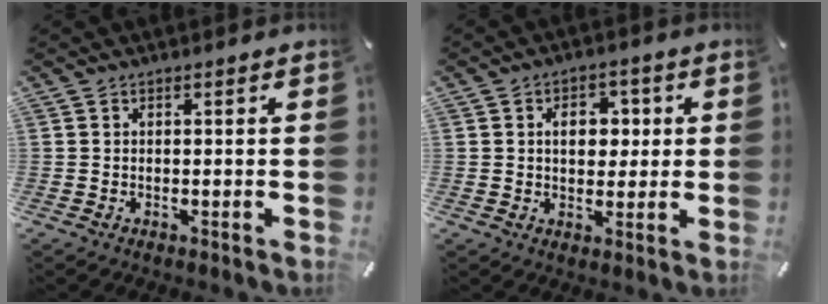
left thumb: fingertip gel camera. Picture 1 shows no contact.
{"total": 7.3, "force": [1.1, 5.5, 4.7], "torque": [-0.054, -0.004, 0.009]}